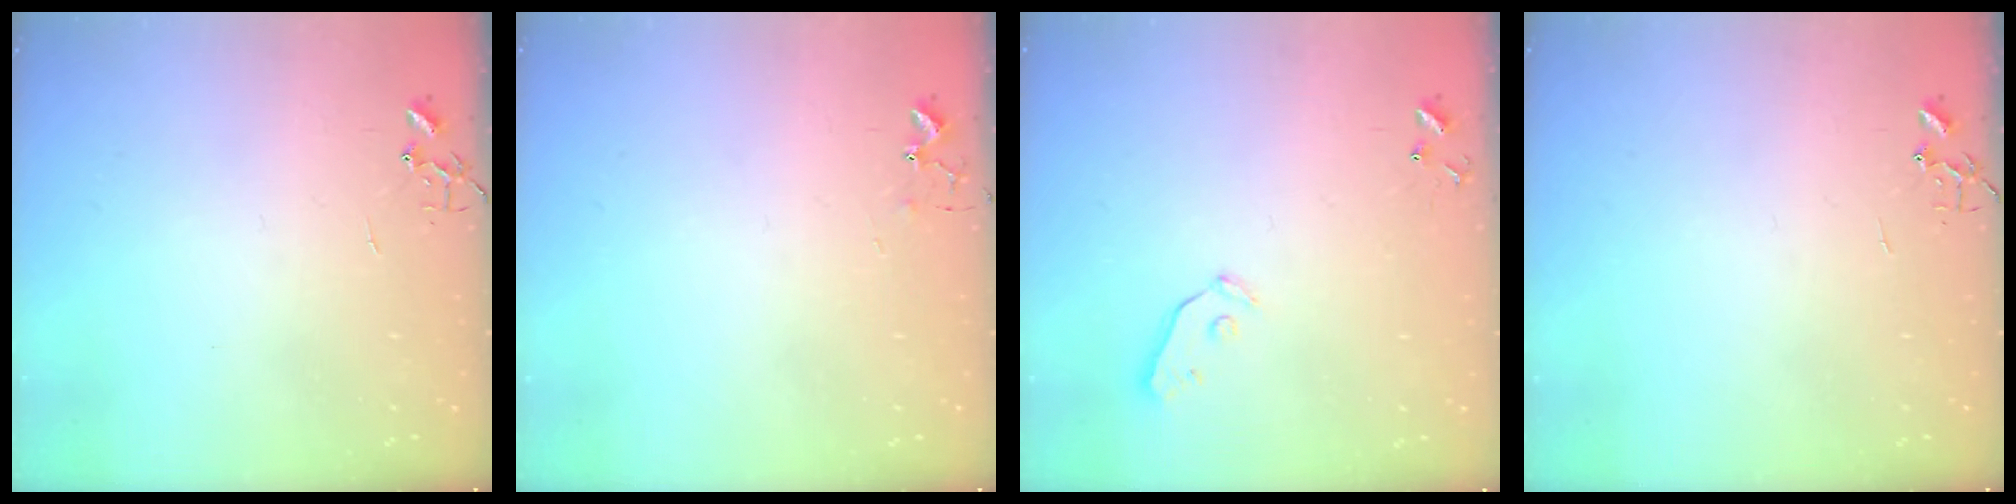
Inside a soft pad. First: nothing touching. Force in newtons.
{"total": 5.6, "press": 5.5, "slide": 0.6}
{"total": 4.7, "press": 4.6, "slide": 0.7}
{"total": 0.0}